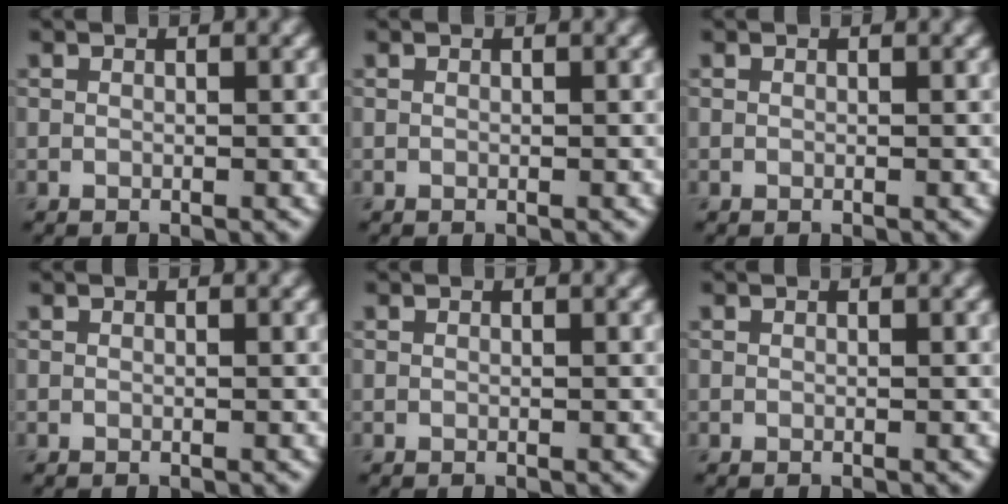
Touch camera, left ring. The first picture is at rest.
{"total": 0.0}
{"total": 0.0}
{"total": 0.0}
{"total": 0.0}
{"total": 0.0}